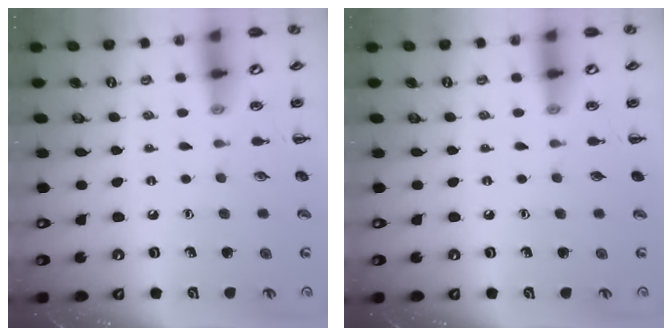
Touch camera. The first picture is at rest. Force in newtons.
{"total": 0.0}